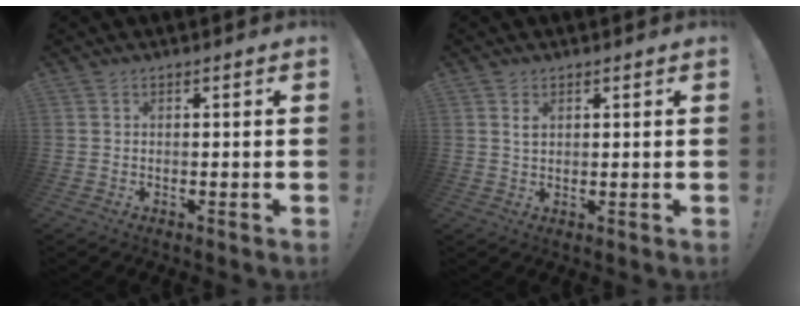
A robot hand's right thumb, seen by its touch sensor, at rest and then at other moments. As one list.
[{"total": 1.8, "force": [1.1, 1.1, 0.9], "torque": [-0.011, -0.002, 0.018]}]